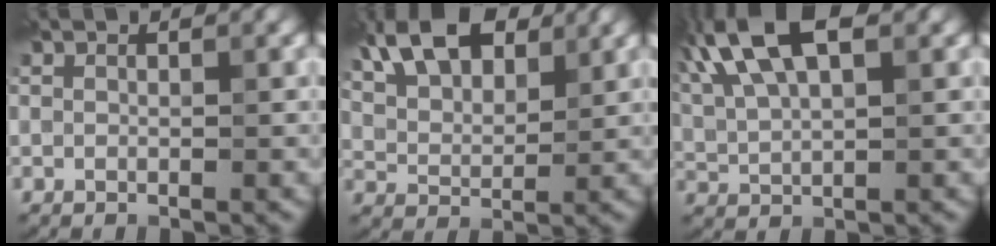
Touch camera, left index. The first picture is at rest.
{"total": 7.6, "force": [4.5, 3.8, 4.8], "torque": [-0.098, 0.025, 0.068]}
{"total": 10.7, "force": [4.9, 4.7, 8.3], "torque": [-0.177, 0.040, 0.073]}